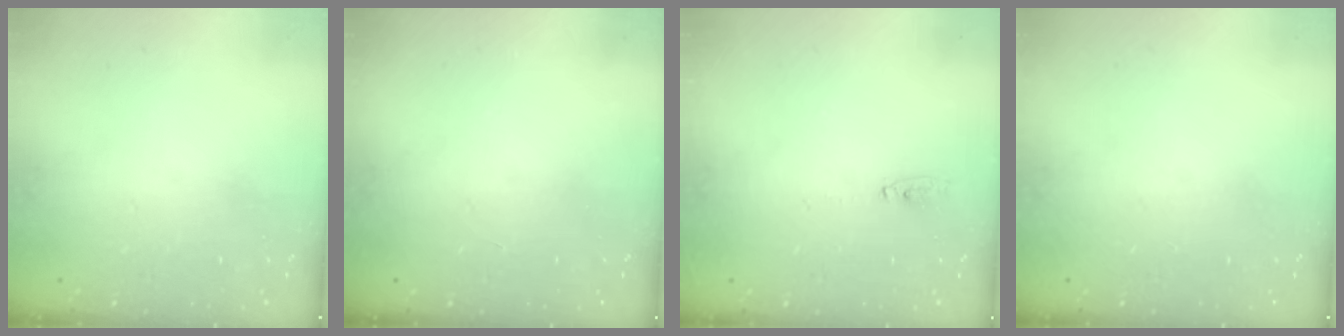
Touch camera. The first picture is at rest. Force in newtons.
{"total": 0.0}
{"total": 15.9, "press": 4.3, "slide": 15.3}
{"total": 0.0}